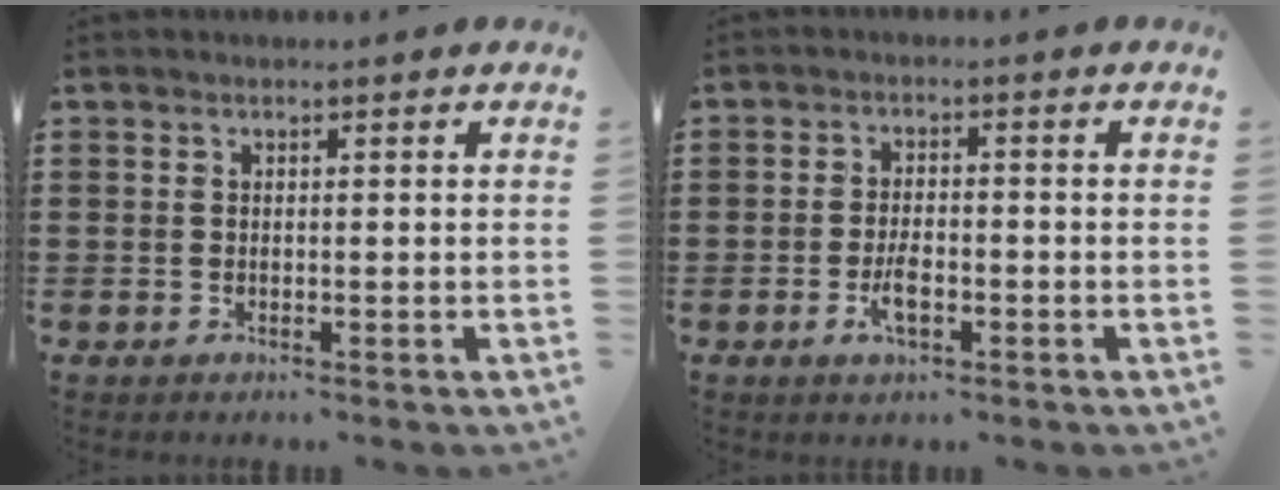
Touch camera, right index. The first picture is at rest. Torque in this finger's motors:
{"motor_torque": [1.37, 0.77, 0.27, 0.08]}